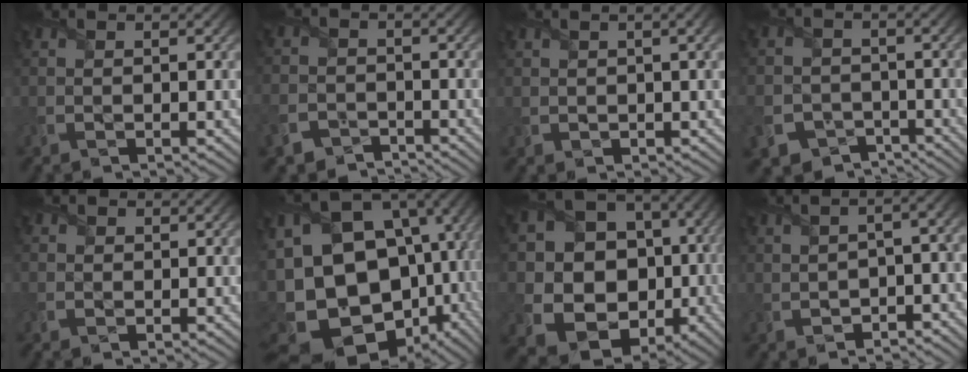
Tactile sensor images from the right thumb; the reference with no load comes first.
{"total": 4.4, "force": [-3.4, 2.5, 1.2], "torque": [-0.034, -0.009, -0.074]}
{"total": 2.3, "force": [0.6, 0.6, 2.2], "torque": [-0.039, 0.004, 0.013]}
{"total": 8.6, "force": [-4.6, 6.9, 1.8], "torque": [-0.071, -0.041, -0.093]}
{"total": 1.2, "force": [0.4, 1.1, 0.3], "torque": [-0.011, -0.003, 0.006]}
{"total": 20.8, "force": [-1.0, 13.4, 15.9], "torque": [-0.320, -0.038, 0.030]}
{"total": 18.1, "force": [-1.1, 15.9, 8.6], "torque": [-0.196, -0.037, 0.003]}
{"total": 4.7, "force": [-1.4, 1.3, 4.3], "torque": [-0.064, -0.002, -0.020]}